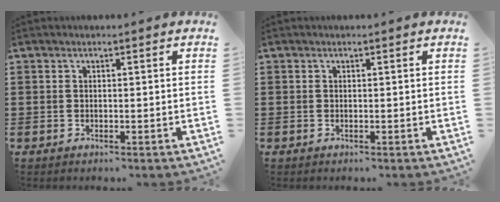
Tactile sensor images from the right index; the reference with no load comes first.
{"total": 0.0}